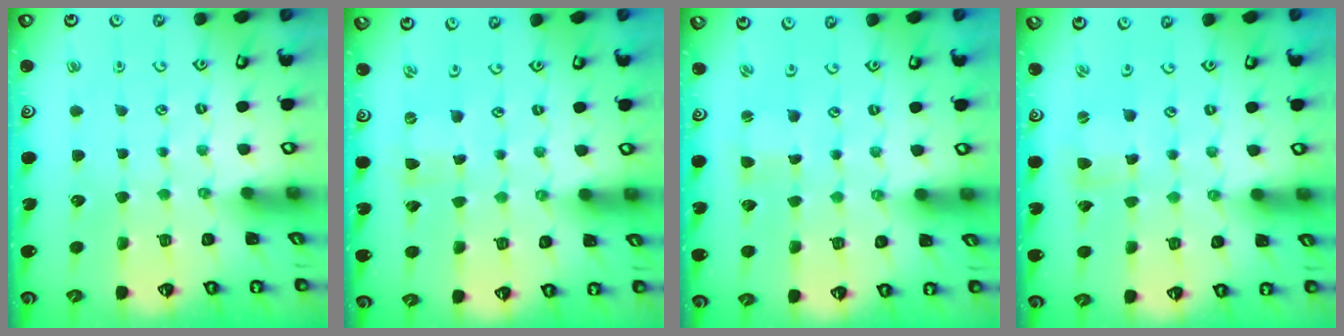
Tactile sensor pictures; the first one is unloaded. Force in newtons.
{"total": 0.0}
{"total": 0.5, "press": 0.5, "slide": 0.1}
{"total": 1.1, "press": 1.1, "slide": 0.2}